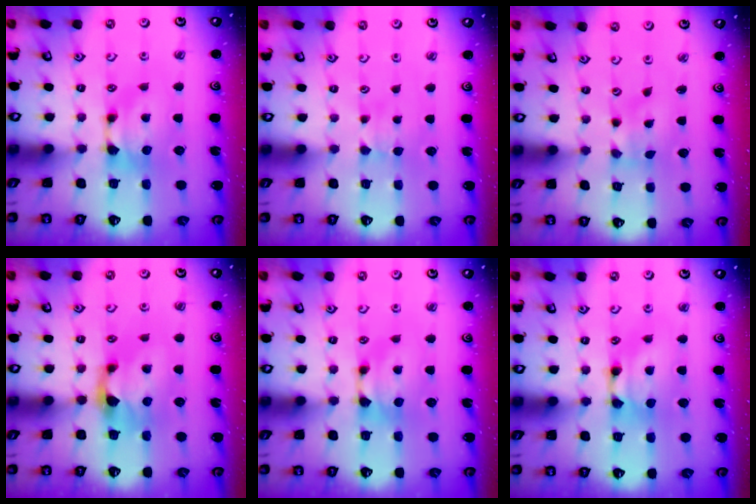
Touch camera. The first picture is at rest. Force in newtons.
{"total": 1.6, "press": 1.5, "slide": 0.5}
{"total": 2.7, "press": 2.6, "slide": 1.0}
{"total": 1.6, "press": 1.2, "slide": 1.1}
{"total": 0.0}
{"total": 2.1, "press": 2.1, "slide": 0.2}